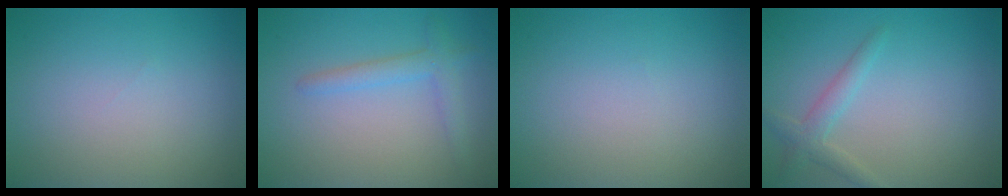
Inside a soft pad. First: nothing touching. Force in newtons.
{"total": 2.2, "press": 2.2, "slide": 0.1}
{"total": 0.0}
{"total": 2.0, "press": 2.0, "slide": 0.1}